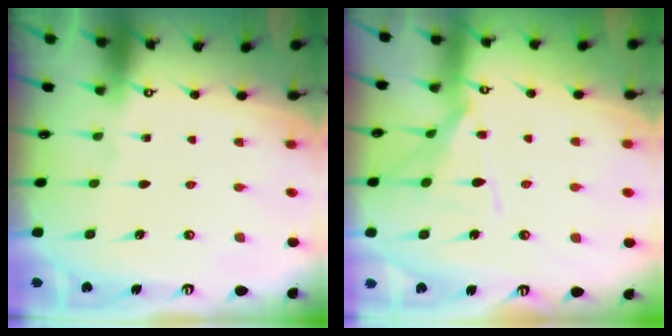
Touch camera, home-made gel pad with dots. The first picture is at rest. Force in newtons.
{"total": 11.3, "press": 11.3, "slide": 0.9}